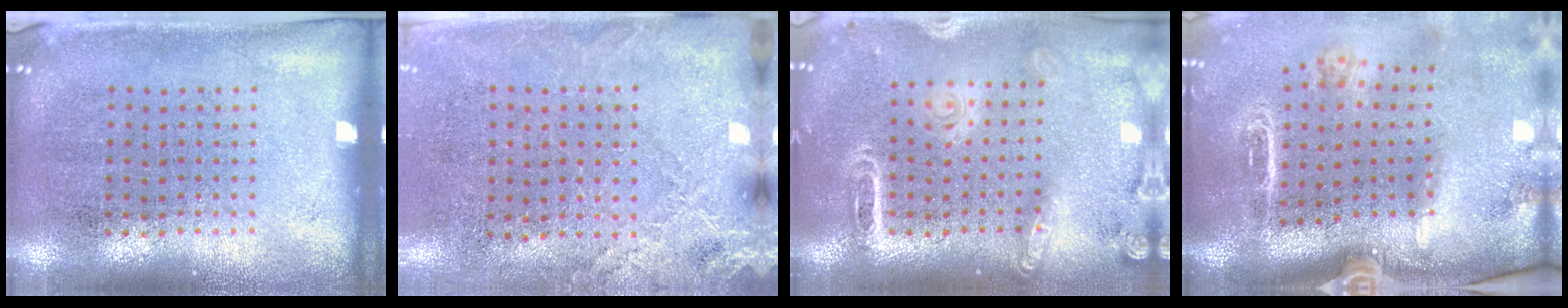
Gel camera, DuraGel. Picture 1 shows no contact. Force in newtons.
{"total": 2.6, "press": 2.3, "slide": 1.1}
{"total": 2.1, "press": 1.8, "slide": 1.0}
{"total": 2.8, "press": 2.0, "slide": 2.0}